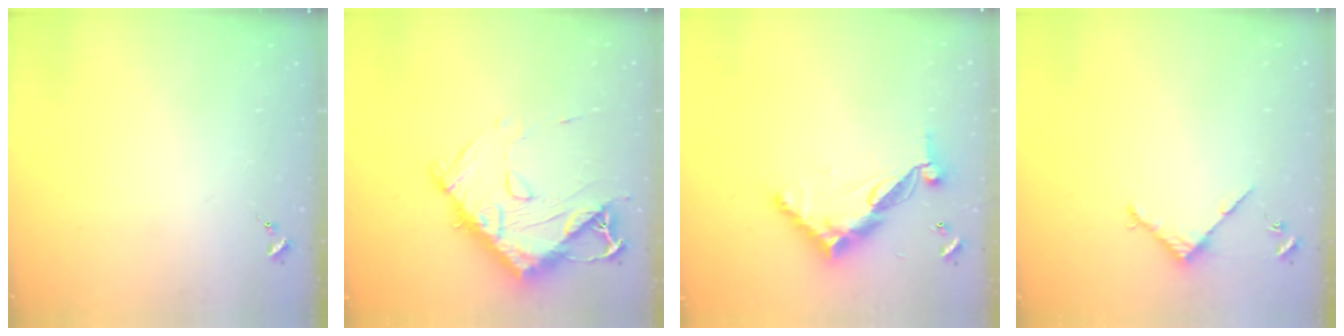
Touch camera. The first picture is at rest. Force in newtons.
{"total": 15.6, "press": 15.6, "slide": 1.1}
{"total": 13.7, "press": 13.6, "slide": 1.0}
{"total": 3.4, "press": 3.4, "slide": 0.4}